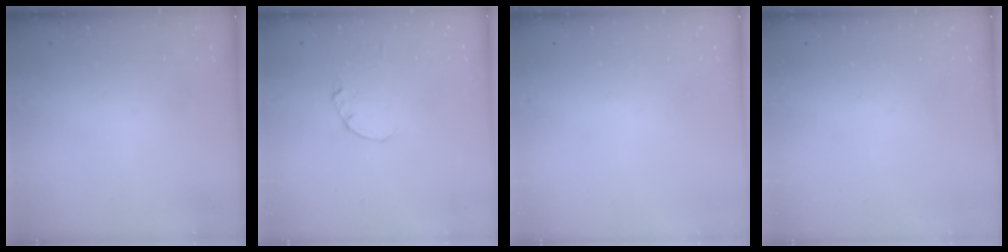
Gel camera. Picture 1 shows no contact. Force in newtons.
{"total": 0.0}
{"total": 0.0}
{"total": 0.0}